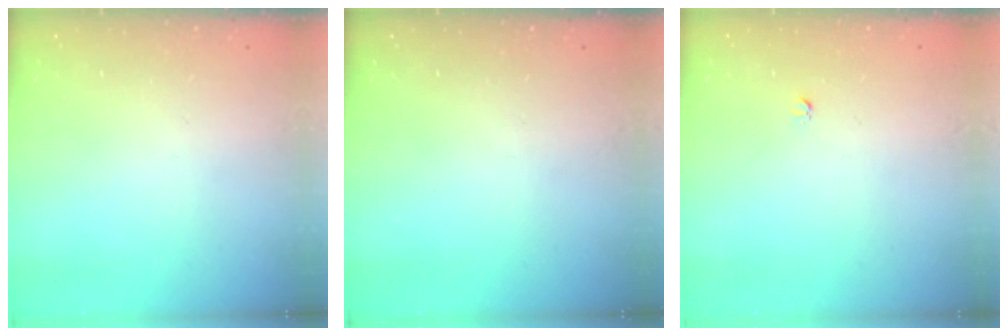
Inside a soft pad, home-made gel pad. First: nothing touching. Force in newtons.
{"total": 0.0}
{"total": 2.5, "press": 2.5, "slide": 0.2}